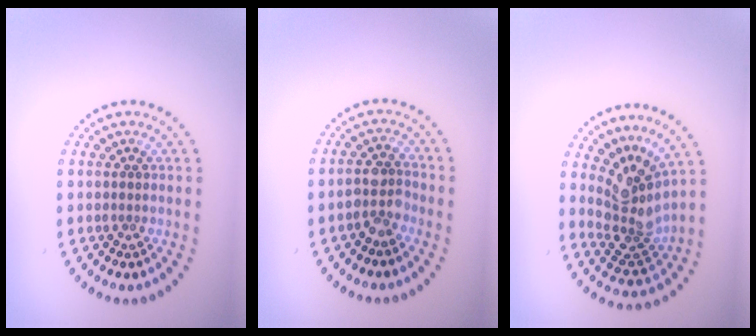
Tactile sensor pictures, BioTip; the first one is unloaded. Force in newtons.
{"total": 2.2, "press": 2.0, "slide": 0.9}
{"total": 3.9, "press": 3.0, "slide": 2.5}